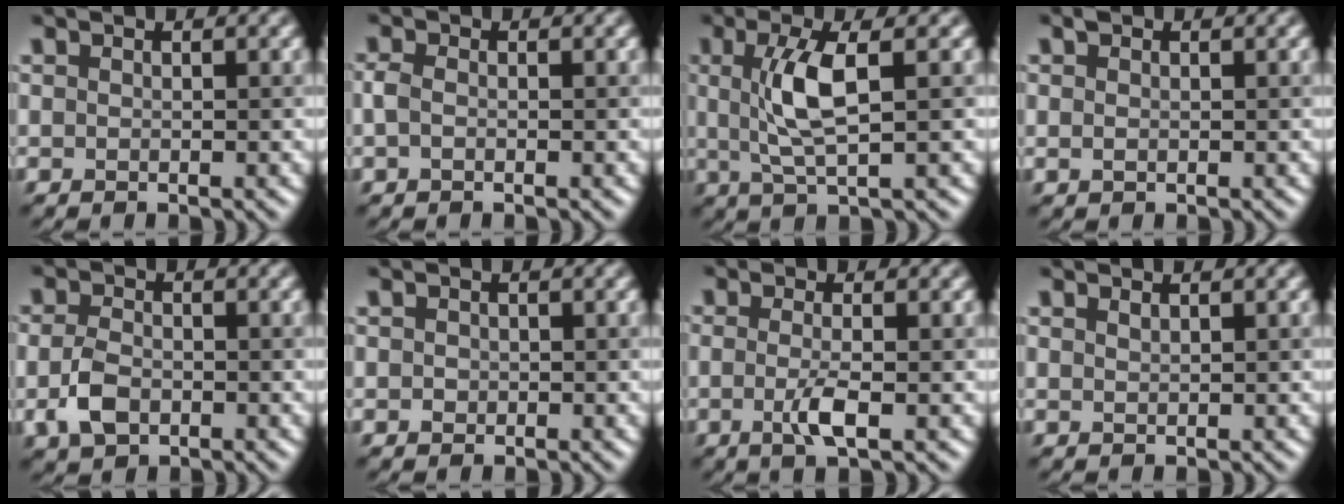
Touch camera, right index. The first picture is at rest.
{"total": 1.2, "force": [-0.4, 0.8, 0.8], "torque": [-0.022, 0.001, -0.011]}
{"total": 4.7, "force": [0.7, 1.0, 4.5], "torque": [-0.095, 0.004, 0.017]}
{"total": 1.0, "force": [0.3, 0.7, 0.6], "torque": [-0.012, 0.002, 0.006]}
{"total": 3.2, "force": [-0.9, 2.2, 2.2], "torque": [-0.048, -0.003, -0.020]}
{"total": 0.7, "force": [0.0, 0.7, 0.2], "torque": [0.001, -0.002, -0.002]}
{"total": 2.4, "force": [-0.6, 0.4, 2.3], "torque": [-0.046, -0.005, -0.014]}
{"total": 0.5, "force": [0.5, 0.1, 0.2], "torque": [-0.005, 0.000, 0.012]}